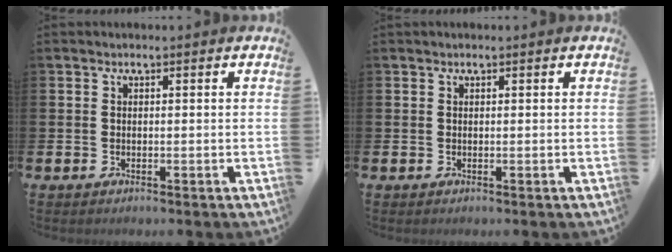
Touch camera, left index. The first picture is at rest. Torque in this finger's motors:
{"motor_torque": [-1.10, -0.81, -0.74, 0.08]}